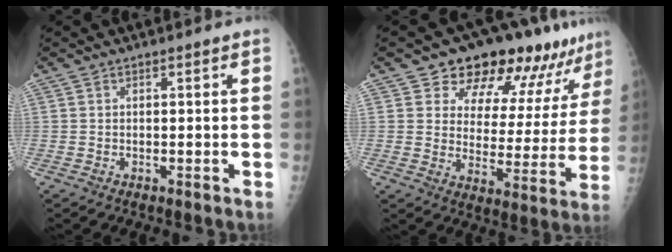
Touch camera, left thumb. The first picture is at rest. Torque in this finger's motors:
{"motor_torque": [0.14, 0.17, -0.30, -0.22, 0.05]}